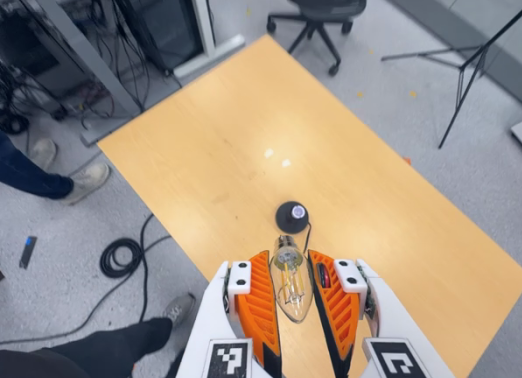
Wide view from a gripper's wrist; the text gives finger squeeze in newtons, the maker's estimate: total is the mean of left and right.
{"total": 9.5, "left": 9.1, "right": 9.9}